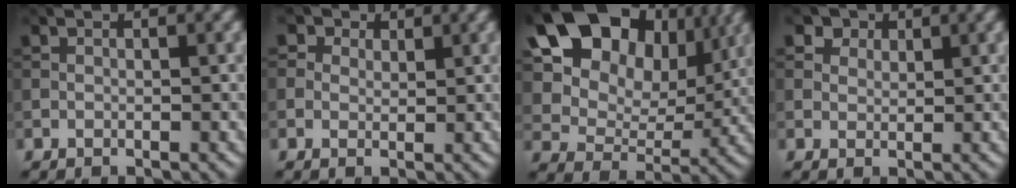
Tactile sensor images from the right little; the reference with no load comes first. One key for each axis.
{"total": 3.1, "fx": 2.0, "fy": 2.1, "fz": 1.0, "tx": -0.028, "ty": -0.004, "tz": 0.020}
{"total": 16.4, "fx": 7.8, "fy": 11.2, "fz": 9.1, "tx": -0.193, "ty": 0.056, "tz": 0.144}
{"total": 3.9, "fx": 2.7, "fy": 2.4, "fz": 1.5, "tx": -0.043, "ty": -0.005, "tz": 0.043}